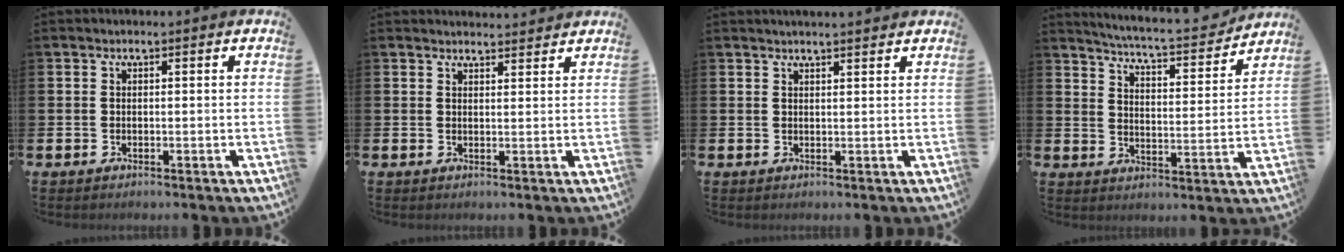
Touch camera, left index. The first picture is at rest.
{"total": 2.3, "force": [2.2, 0.3, -0.1], "torque": [0.012, -0.016, 0.038]}
{"total": 1.7, "force": [1.7, -0.1, 0.2], "torque": [0.009, -0.011, 0.028]}
{"total": 5.8, "force": [5.7, 0.0, 1.2], "torque": [-0.039, -0.050, 0.090]}